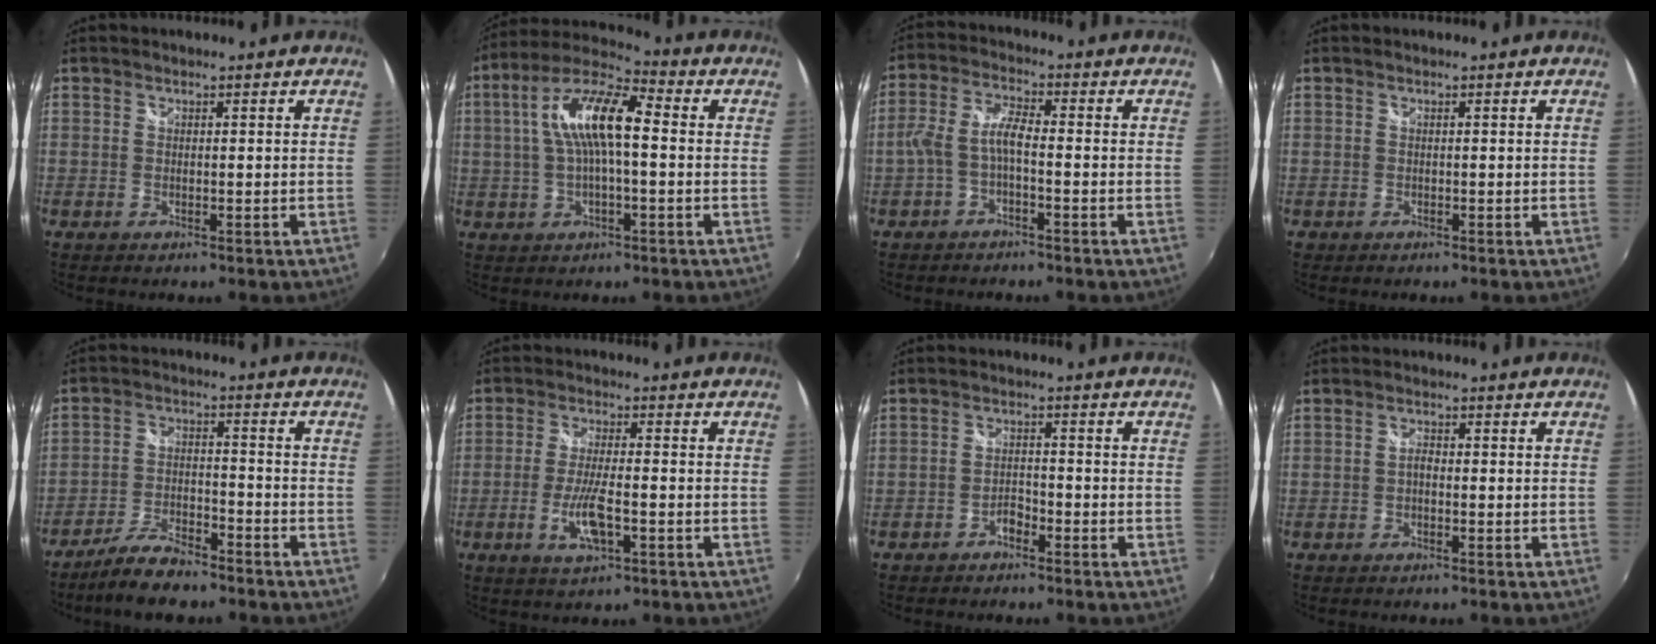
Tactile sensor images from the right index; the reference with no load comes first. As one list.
[{"total": 13.0, "force": [1.1, 4.1, 12.3], "torque": [-0.234, 0.023, 0.012]}, {"total": 5.0, "force": [-1.9, 1.3, 4.5], "torque": [-0.104, 0.013, -0.036]}, {"total": 0.6, "force": [-0.2, 0.6, 0.0], "torque": [-0.001, 0.000, -0.002]}, {"total": 8.8, "force": [-7.3, 2.4, 4.3], "torque": [-0.105, -0.005, -0.132]}, {"total": 7.0, "force": [-2.6, 1.8, 6.3], "torque": [-0.131, -0.009, -0.046]}, {"total": 2.4, "force": [-1.9, 1.0, 0.8], "torque": [-0.020, 0.003, -0.032]}, {"total": 1.2, "force": [-0.4, 0.6, 0.9], "torque": [-0.019, 0.004, -0.010]}]